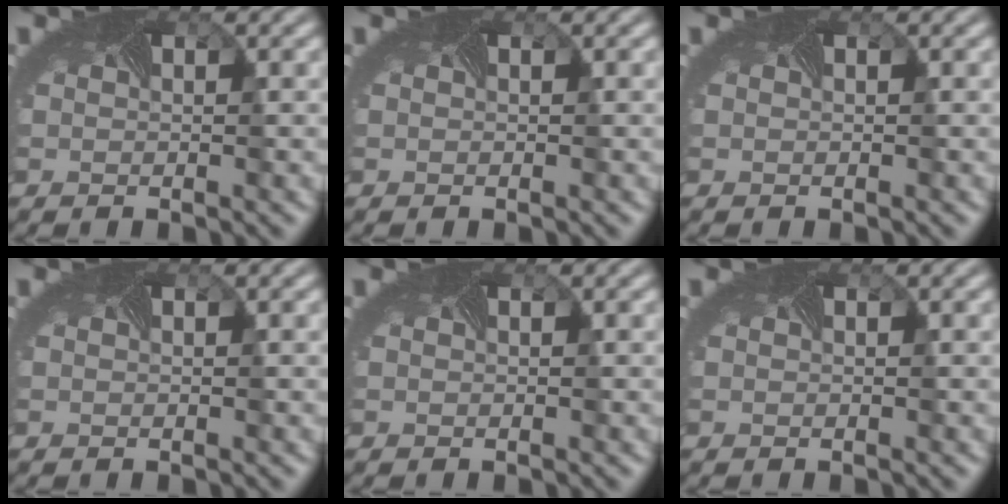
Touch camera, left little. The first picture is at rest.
{"total": 0.0}
{"total": 0.0}
{"total": 0.0}
{"total": 0.0}
{"total": 0.0}